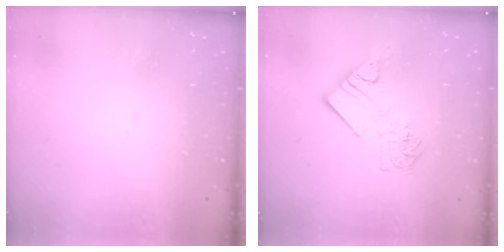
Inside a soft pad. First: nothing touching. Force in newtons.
{"total": 11.2, "press": 11.2, "slide": 0.9}